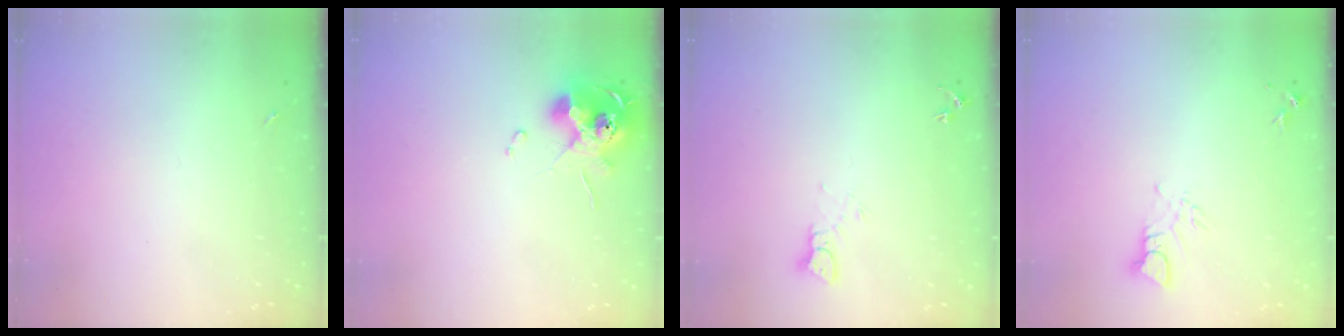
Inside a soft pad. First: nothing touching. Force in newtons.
{"total": 13.5, "press": 13.4, "slide": 1.2}
{"total": 3.7, "press": 3.7, "slide": 0.3}
{"total": 3.4, "press": 3.4, "slide": 0.3}